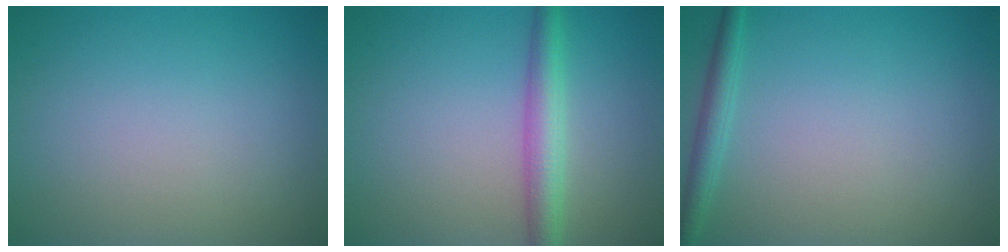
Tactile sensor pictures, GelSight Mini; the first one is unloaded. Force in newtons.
{"total": 3.5, "press": 3.5, "slide": 0.1}
{"total": 1.8, "press": 1.8, "slide": 0.1}